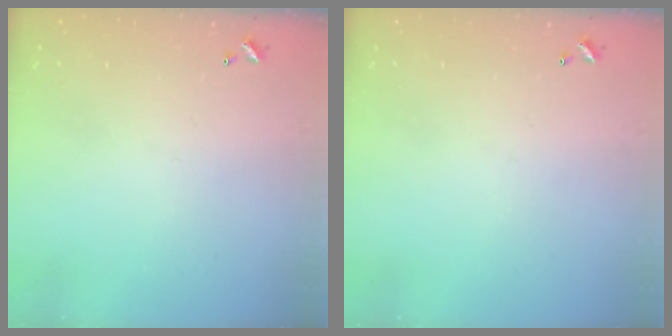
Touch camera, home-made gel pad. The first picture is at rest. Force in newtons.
{"total": 0.0}